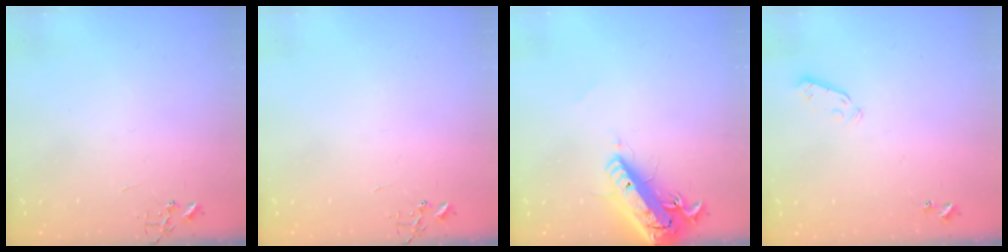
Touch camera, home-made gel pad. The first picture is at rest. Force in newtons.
{"total": 0.0}
{"total": 20.7, "press": 20.3, "slide": 4.2}
{"total": 3.8, "press": 3.7, "slide": 0.8}